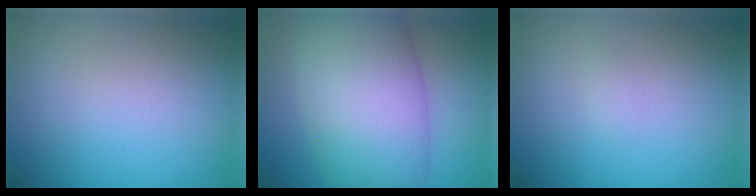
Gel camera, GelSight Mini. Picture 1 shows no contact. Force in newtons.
{"total": 11.7, "press": 11.7, "slide": 0.3}
{"total": 0.6, "press": 0.6, "slide": 0.0}